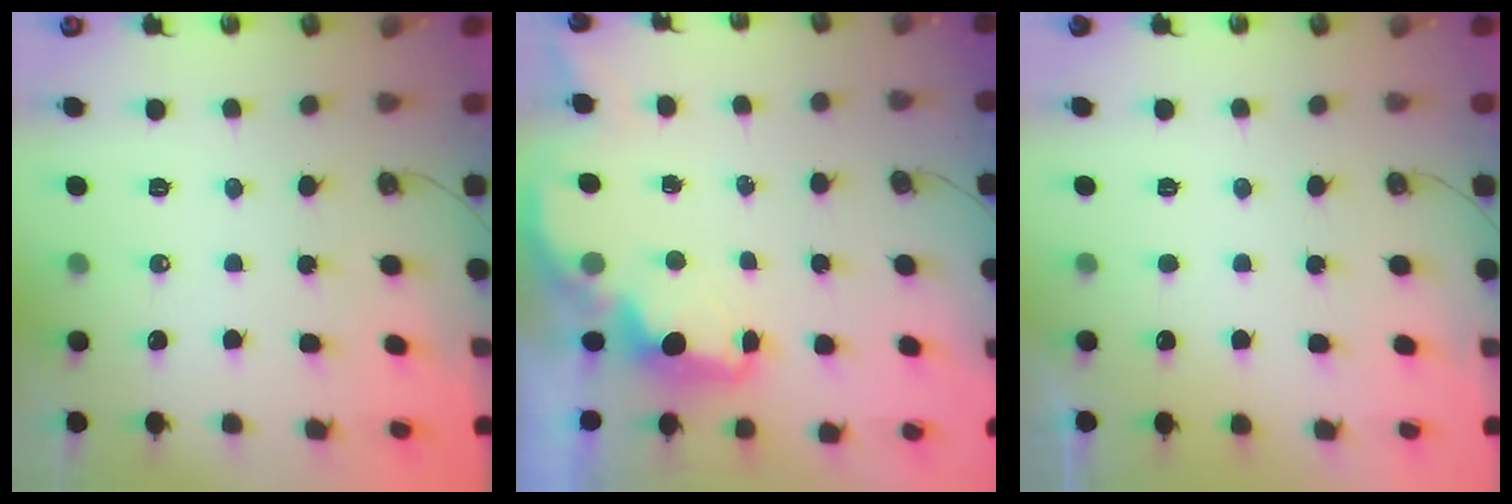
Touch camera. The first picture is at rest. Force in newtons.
{"total": 2.0, "press": 1.8, "slide": 0.8}
{"total": 0.0}